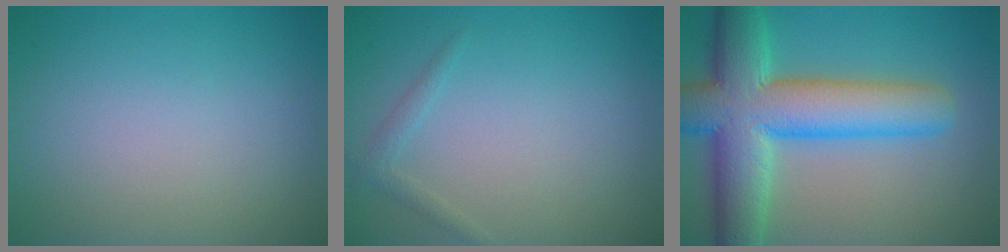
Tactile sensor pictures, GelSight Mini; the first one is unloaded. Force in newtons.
{"total": 1.1, "press": 1.1, "slide": 0.1}
{"total": 11.2, "press": 11.2, "slide": 0.5}